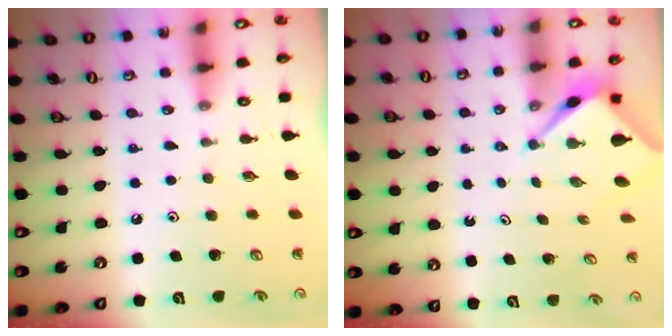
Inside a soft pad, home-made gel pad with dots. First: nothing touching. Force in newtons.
{"total": 2.6, "press": 2.6, "slide": 0.1}